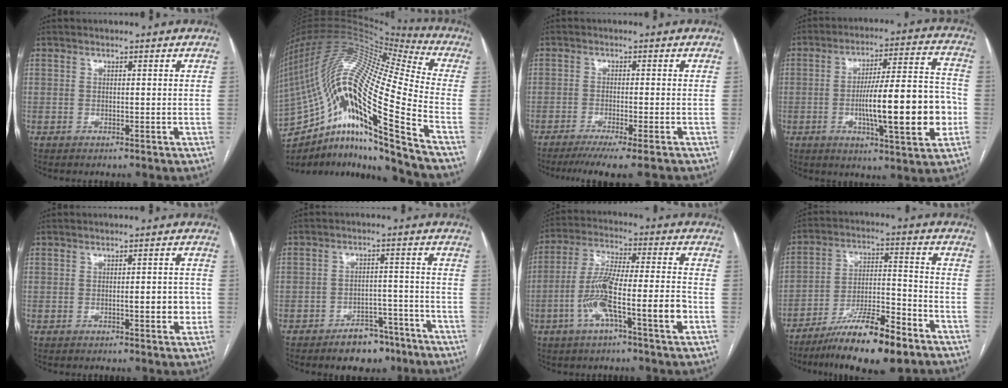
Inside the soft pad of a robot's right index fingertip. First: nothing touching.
{"total": 28.9, "force": [-15.9, 3.0, 24.0], "torque": [-0.482, 0.003, -0.294]}
{"total": 9.7, "force": [-8.3, -0.5, 5.1], "torque": [-0.052, -0.025, -0.123]}
{"total": 16.9, "force": [-3.3, 2.4, 16.4], "torque": [-0.255, 0.010, -0.047]}
{"total": 3.5, "force": [-0.5, 1.1, 3.3], "torque": [-0.046, 0.002, -0.003]}
{"total": 7.0, "force": [-5.0, 3.7, 3.2], "torque": [-0.035, 0.015, -0.072]}
{"total": 12.9, "force": [-4.4, 1.1, 12.1], "torque": [-0.228, 0.009, -0.081]}
{"total": 14.3, "force": [-9.8, 2.3, 10.2], "torque": [-0.179, -0.008, -0.166]}